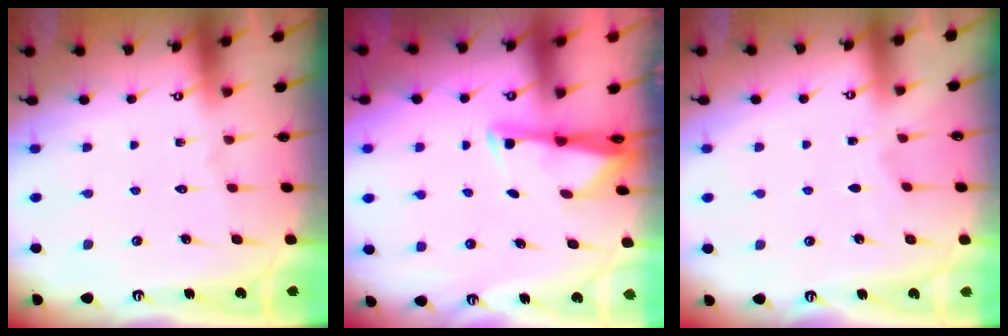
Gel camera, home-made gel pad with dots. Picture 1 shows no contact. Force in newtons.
{"total": 2.6, "press": 2.6, "slide": 0.4}
{"total": 2.1, "press": 2.1, "slide": 0.4}